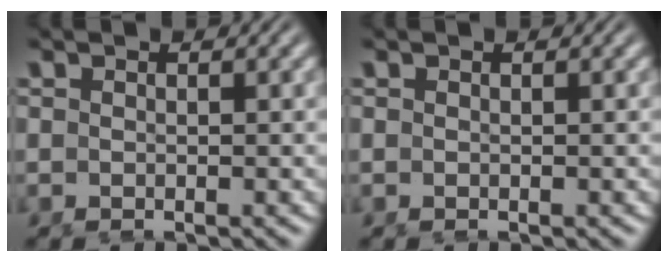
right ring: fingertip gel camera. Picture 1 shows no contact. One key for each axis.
{"total": 0.0}